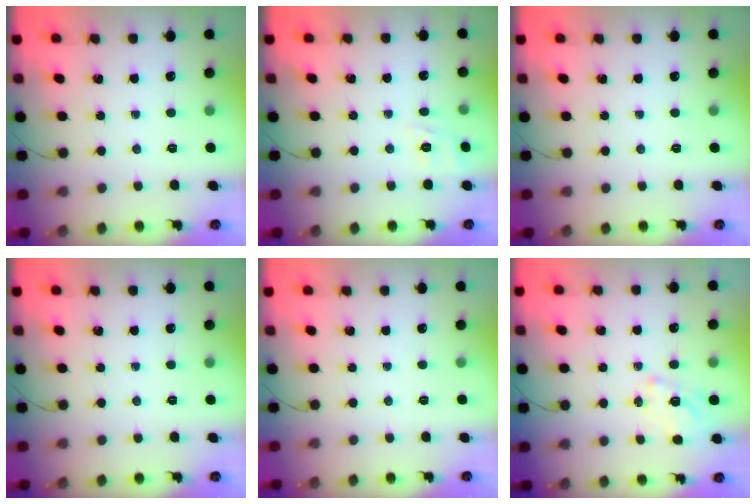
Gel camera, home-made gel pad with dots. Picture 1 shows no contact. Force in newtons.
{"total": 2.2, "press": 0.8, "slide": 2.0}
{"total": 0.0}
{"total": 0.0}
{"total": 2.4, "press": 2.4, "slide": 0.5}
{"total": 1.2, "press": 0.2, "slide": 1.2}